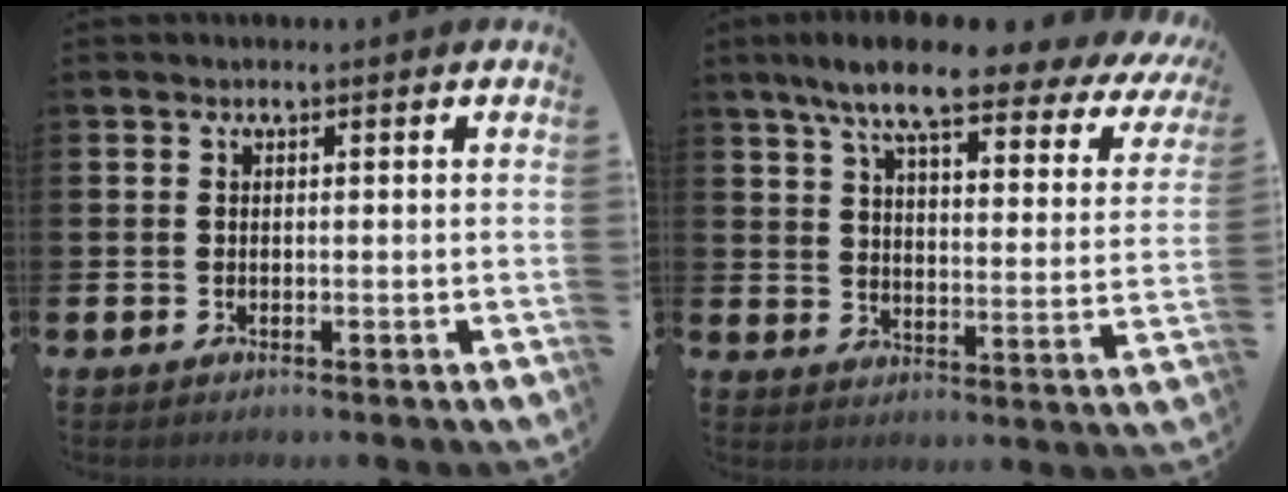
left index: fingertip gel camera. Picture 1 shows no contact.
{"total": 9.5, "force": [7.5, 1.3, 5.7], "torque": [-0.126, -0.046, 0.121]}